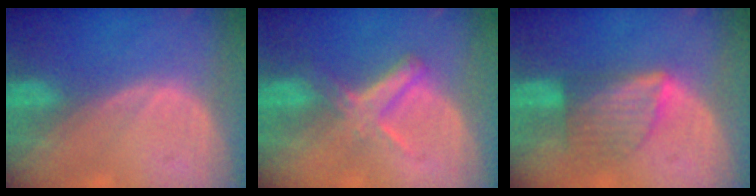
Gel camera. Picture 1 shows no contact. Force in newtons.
{"total": 5.6, "press": 5.2, "slide": 2.2}
{"total": 6.0, "press": 5.9, "slide": 0.7}